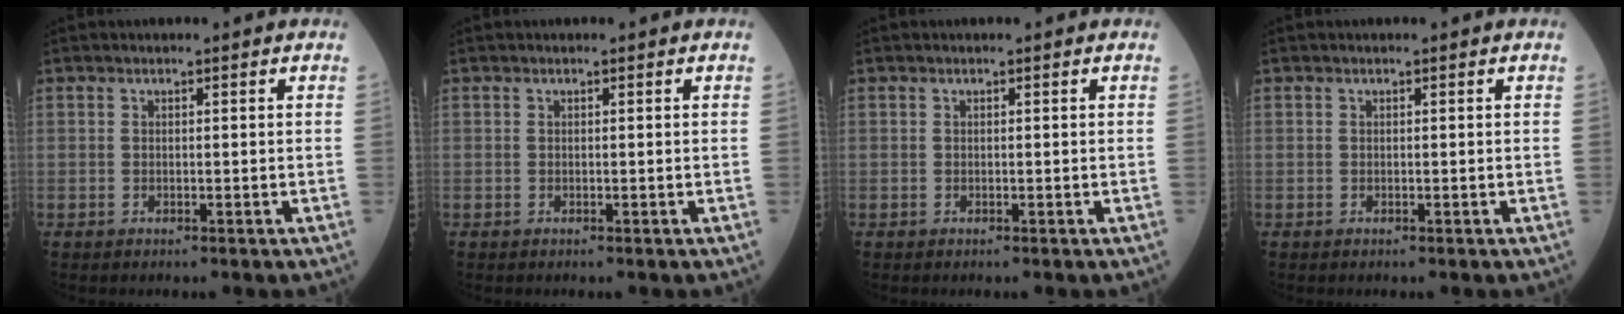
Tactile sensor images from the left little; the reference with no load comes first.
{"total": 0.0}
{"total": 0.0}
{"total": 0.0}